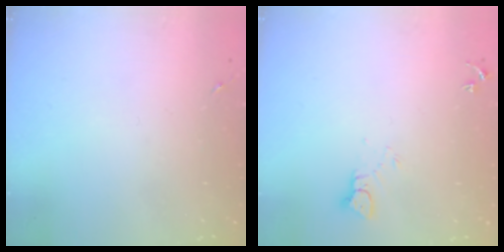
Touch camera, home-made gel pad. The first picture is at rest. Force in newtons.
{"total": 3.1, "press": 3.1, "slide": 0.1}